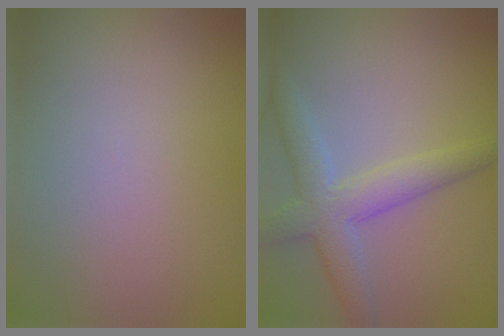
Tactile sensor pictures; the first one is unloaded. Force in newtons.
{"total": 4.5, "press": 4.5, "slide": 0.1}